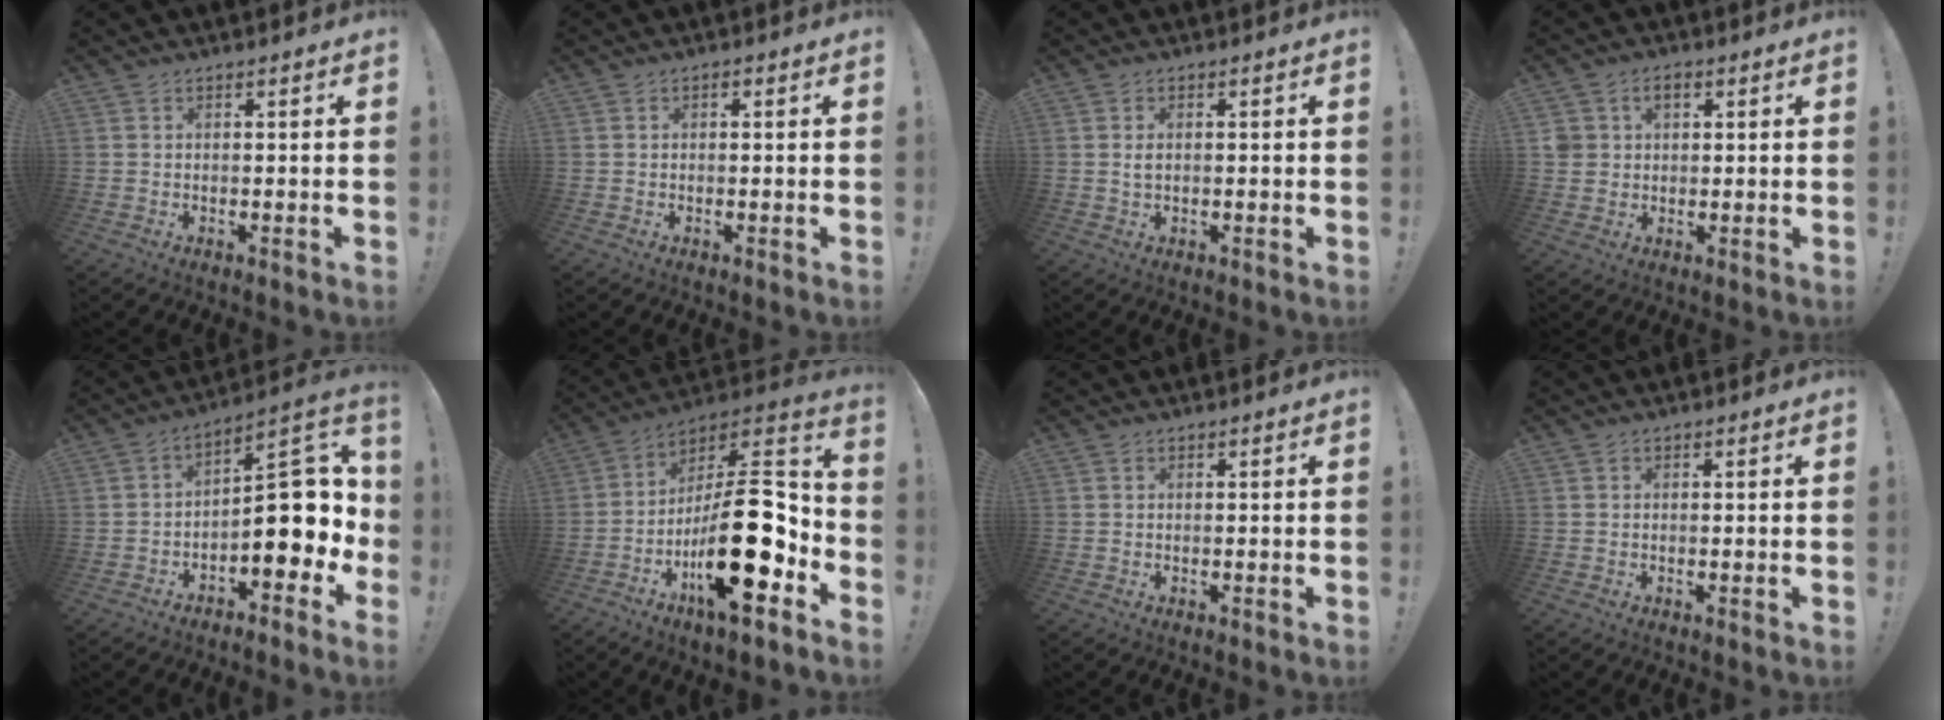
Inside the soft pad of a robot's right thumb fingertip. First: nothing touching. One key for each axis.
{"total": 0.5, "fx": -0.3, "fy": 0.3, "fz": 0.2, "tx": -0.004, "ty": 0.002, "tz": -0.007}
{"total": 1.3, "fx": 0.3, "fy": 0.9, "fz": 1.0, "tx": -0.019, "ty": 0.005, "tz": 0.004}
{"total": 4.6, "fx": 1.4, "fy": 3.8, "fz": 2.1, "tx": -0.039, "ty": 0.005, "tz": 0.027}
{"total": 12.6, "fx": -3.2, "fy": 6.4, "fz": 10.4, "tx": -0.123, "ty": 0.020, "tz": -0.051}
{"total": 26.4, "fx": -6.5, "fy": 10.5, "fz": 23.3, "tx": -0.384, "ty": 0.036, "tz": -0.102}
{"total": 0.0}
{"total": 0.0}